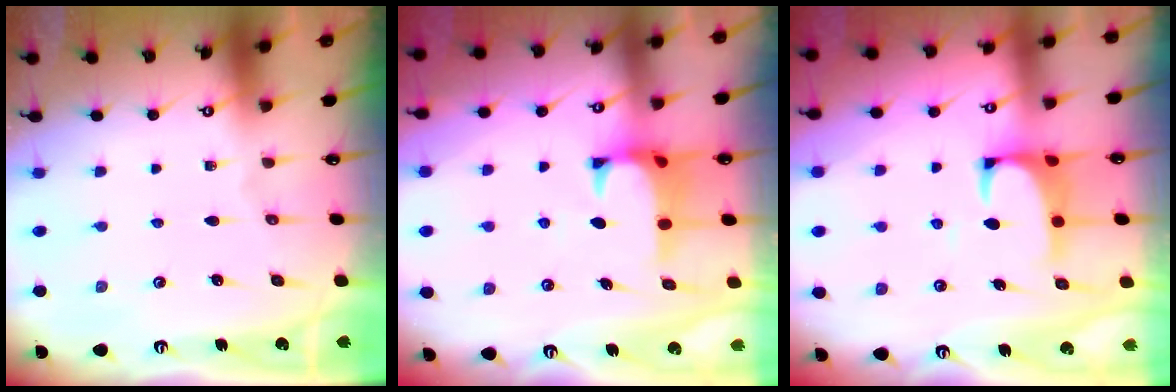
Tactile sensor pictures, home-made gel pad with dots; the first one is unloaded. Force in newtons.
{"total": 1.0, "press": 0.7, "slide": 0.8}
{"total": 1.7, "press": 1.5, "slide": 0.7}